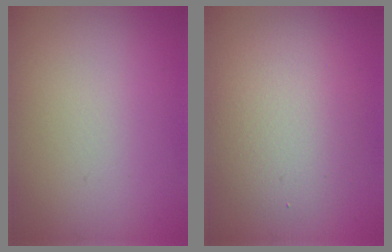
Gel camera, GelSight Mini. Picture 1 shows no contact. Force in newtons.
{"total": 4.5, "press": 4.4, "slide": 0.4}